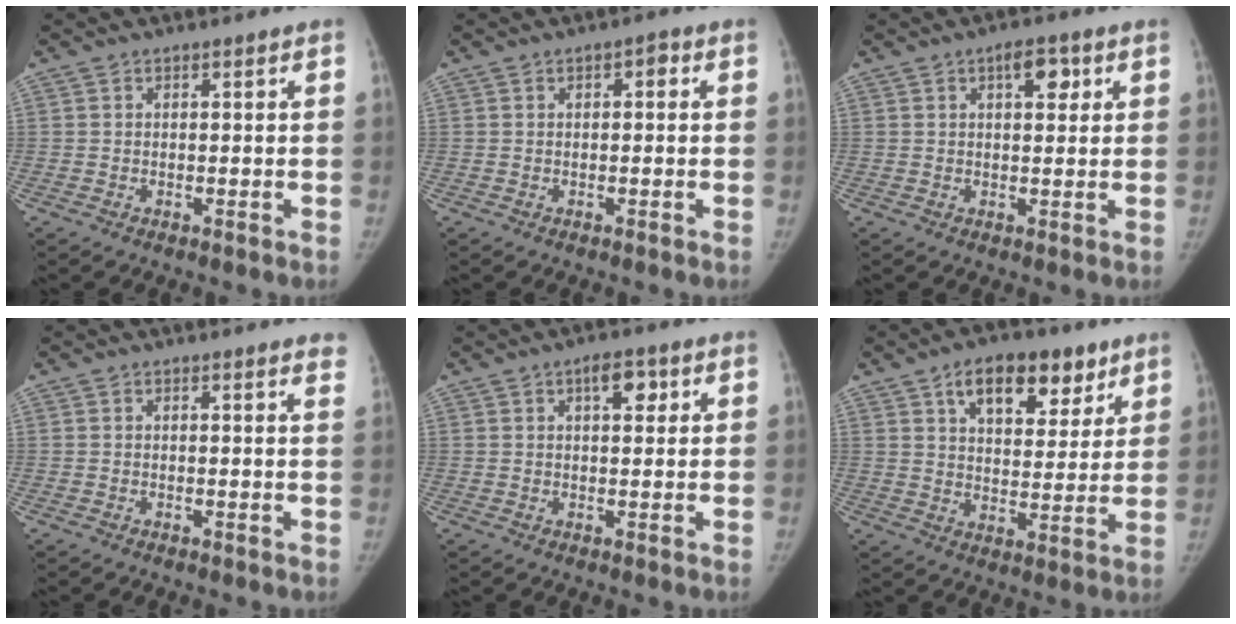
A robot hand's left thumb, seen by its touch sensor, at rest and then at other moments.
{"total": 1.8, "force": [0.4, 1.1, 1.4], "torque": [-0.010, 0.006, -0.001]}
{"total": 4.7, "force": [1.9, 2.3, 3.6], "torque": [-0.036, -0.003, 0.024]}
{"total": 3.0, "force": [2.7, 0.6, 1.2], "torque": [-0.003, -0.009, 0.013]}
{"total": 4.4, "force": [1.9, 2.1, 3.4], "torque": [-0.036, -0.002, 0.024]}
{"total": 14.5, "force": [8.1, 7.9, 9.0], "torque": [-0.088, -0.025, 0.127]}